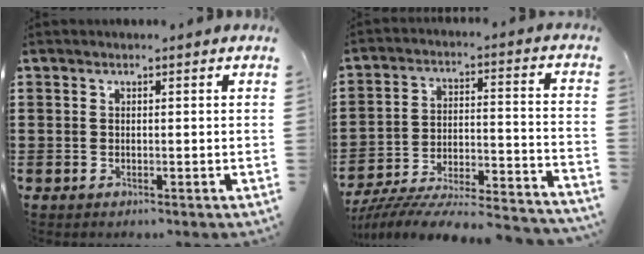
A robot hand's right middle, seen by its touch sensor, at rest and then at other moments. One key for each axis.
{"total": 6.7, "fx": -6.2, "fy": 0.3, "fz": 2.3, "tx": -0.040, "ty": -0.006, "tz": -0.127}